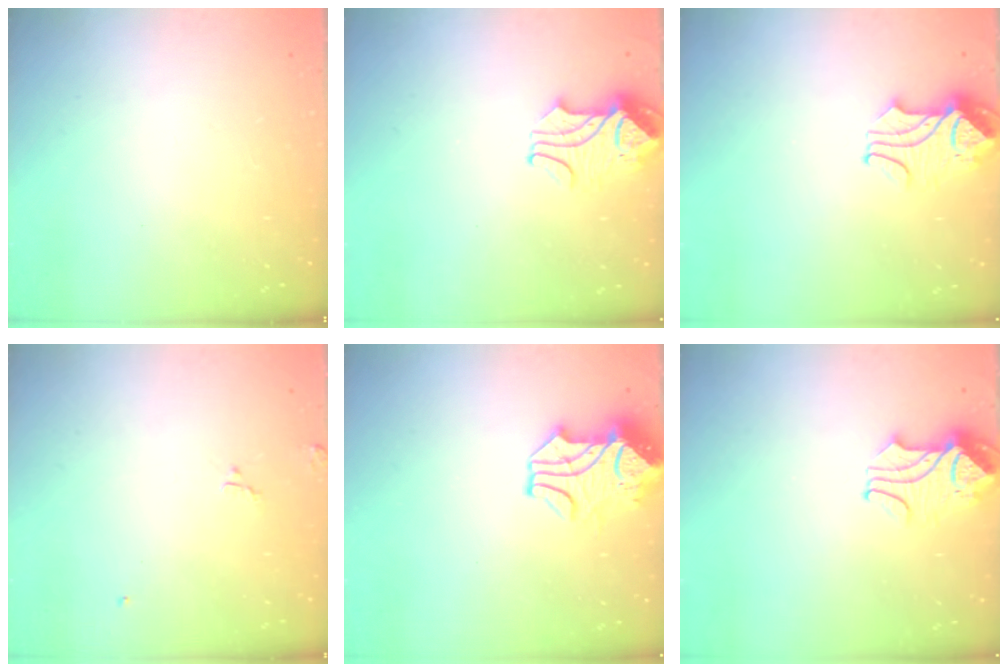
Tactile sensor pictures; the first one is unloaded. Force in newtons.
{"total": 2.1, "press": 2.0, "slide": 0.7}
{"total": 2.1, "press": 2.0, "slide": 0.7}
{"total": 2.4, "press": 2.4, "slide": 0.4}
{"total": 2.2, "press": 1.9, "slide": 1.1}
{"total": 2.1, "press": 2.0, "slide": 0.7}